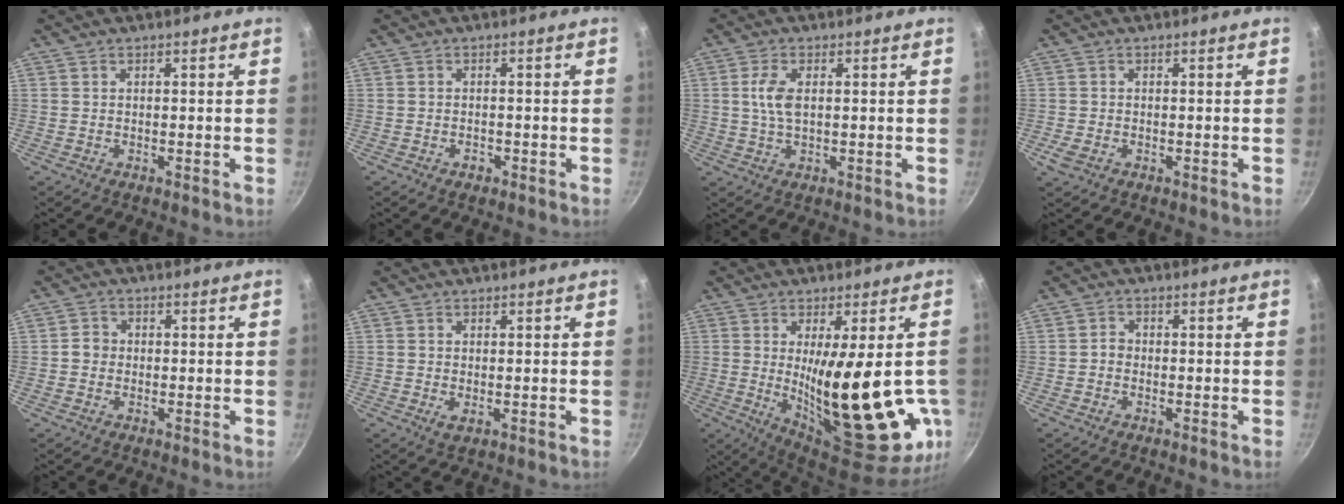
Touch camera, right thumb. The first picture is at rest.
{"total": 1.5, "force": [-0.8, 1.0, 0.7], "torque": [-0.011, 0.006, -0.010]}
{"total": 4.8, "force": [0.8, 2.4, 4.2], "torque": [-0.087, 0.004, 0.014]}
{"total": 2.3, "force": [-0.8, 1.6, 1.4], "torque": [-0.027, -0.002, -0.015]}
{"total": 2.3, "force": [-0.3, 2.1, 0.9], "torque": [-0.004, 0.009, -0.010]}
{"total": 1.5, "force": [0.1, 1.0, 1.2], "torque": [-0.020, -0.006, 0.002]}
{"total": 26.6, "force": [-2.3, 8.6, 25.0], "torque": [-0.340, -0.048, -0.009]}
{"total": 1.6, "force": [-0.4, 1.3, 0.7], "torque": [-0.009, 0.010, -0.010]}